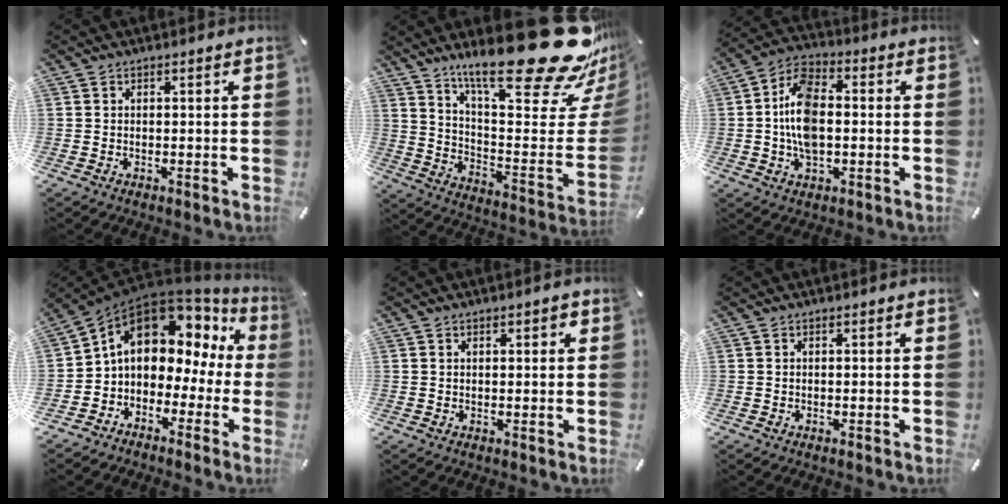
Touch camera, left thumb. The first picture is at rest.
{"total": 30.4, "force": [22.6, 5.9, 19.5], "torque": [-0.270, -0.180, 0.364]}
{"total": 11.3, "force": [-0.6, 6.8, 9.0], "torque": [-0.196, 0.009, -0.010]}
{"total": 10.7, "force": [3.9, 7.9, 6.1], "torque": [-0.107, -0.022, 0.067]}
{"total": 1.7, "force": [1.0, 0.7, 1.1], "torque": [-0.024, 0.002, 0.017]}
{"total": 0.0}